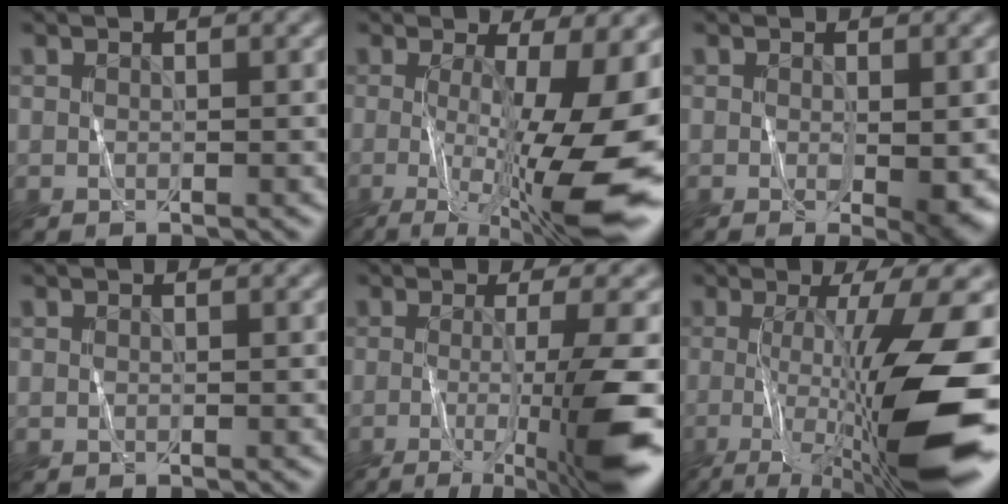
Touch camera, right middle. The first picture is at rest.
{"total": 14.0, "force": [-2.0, 3.7, 13.3], "torque": [-0.190, -0.018, -0.022]}
{"total": 2.7, "force": [-0.5, 0.2, 2.6], "torque": [-0.042, -0.010, -0.003]}
{"total": 0.0}
{"total": 8.9, "force": [-2.4, 1.4, 8.5], "torque": [-0.123, -0.009, -0.038]}
{"total": 12.0, "force": [-2.3, 2.5, 11.6], "torque": [-0.191, -0.018, -0.034]}